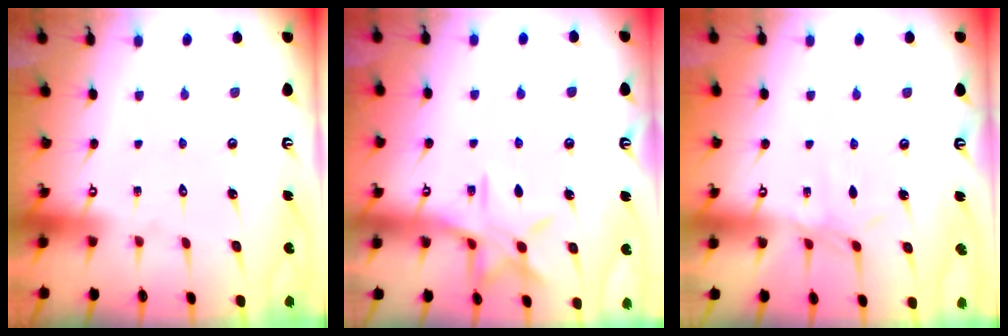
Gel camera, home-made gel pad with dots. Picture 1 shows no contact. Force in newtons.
{"total": 10.1, "press": 10.0, "slide": 0.6}
{"total": 2.7, "press": 2.7, "slide": 0.3}